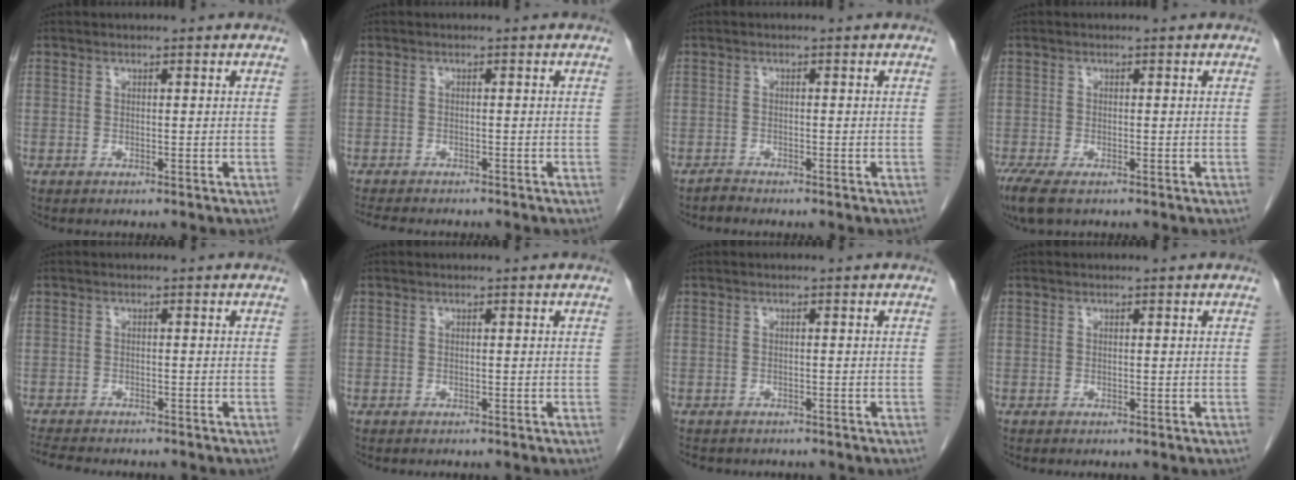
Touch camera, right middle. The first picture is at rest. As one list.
[{"total": 6.8, "force": [-5.9, 1.5, 2.9], "torque": [-0.046, -0.010, -0.086]}, {"total": 0.8, "force": [-0.8, 0.0, -0.1], "torque": [0.002, -0.003, -0.016]}, {"total": 5.7, "force": [-4.0, 1.7, 3.7], "torque": [-0.079, -0.021, -0.068]}, {"total": 6.5, "force": [-5.9, 1.3, 2.6], "torque": [-0.045, -0.012, -0.091]}, {"total": 0.0}, {"total": 4.6, "force": [-4.0, 1.9, 1.4], "torque": [-0.022, -0.004, -0.049]}, {"total": 0.0}]